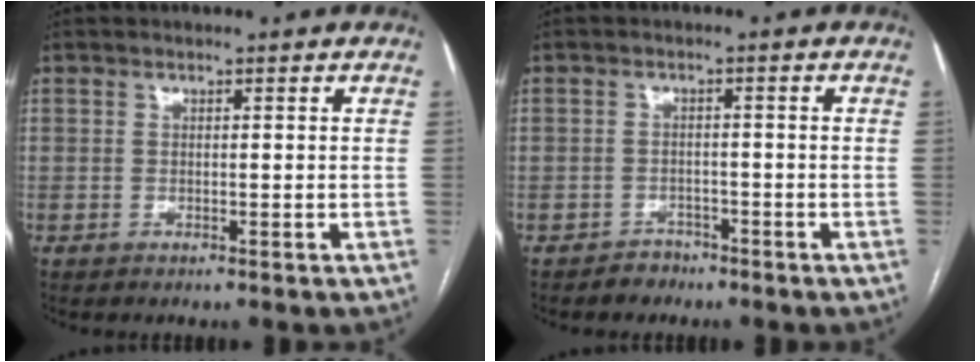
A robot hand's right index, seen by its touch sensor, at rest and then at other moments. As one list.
[{"total": 2.3, "force": [-1.7, 1.5, -0.3], "torque": [0.003, 0.007, -0.031]}]